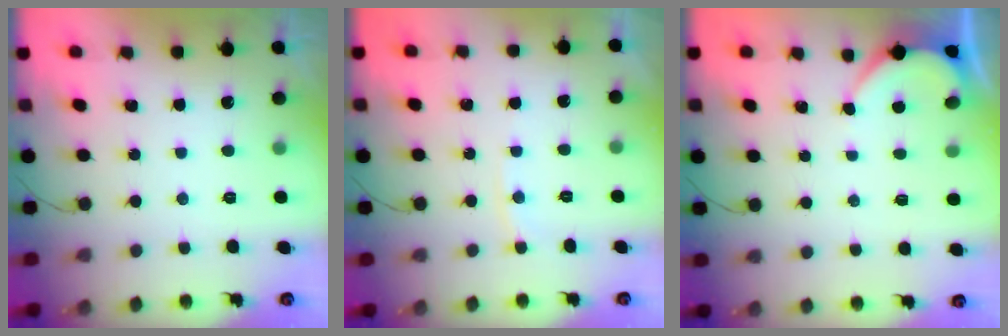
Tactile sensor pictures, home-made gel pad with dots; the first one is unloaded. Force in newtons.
{"total": 3.6, "press": 3.5, "slide": 0.5}
{"total": 2.5, "press": 2.5, "slide": 0.3}